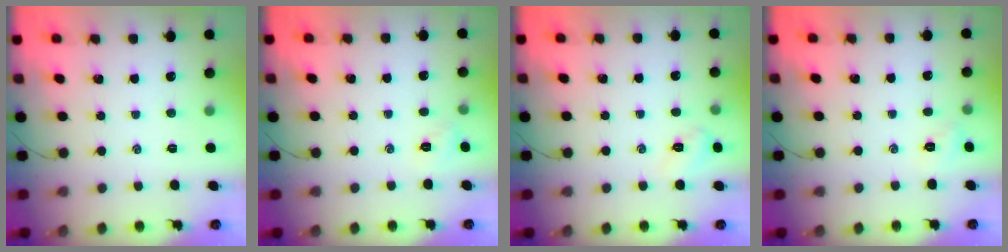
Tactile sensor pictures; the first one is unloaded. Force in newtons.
{"total": 2.2, "press": 2.1, "slide": 0.6}
{"total": 6.9, "press": 6.7, "slide": 1.6}
{"total": 2.2, "press": 2.1, "slide": 0.6}